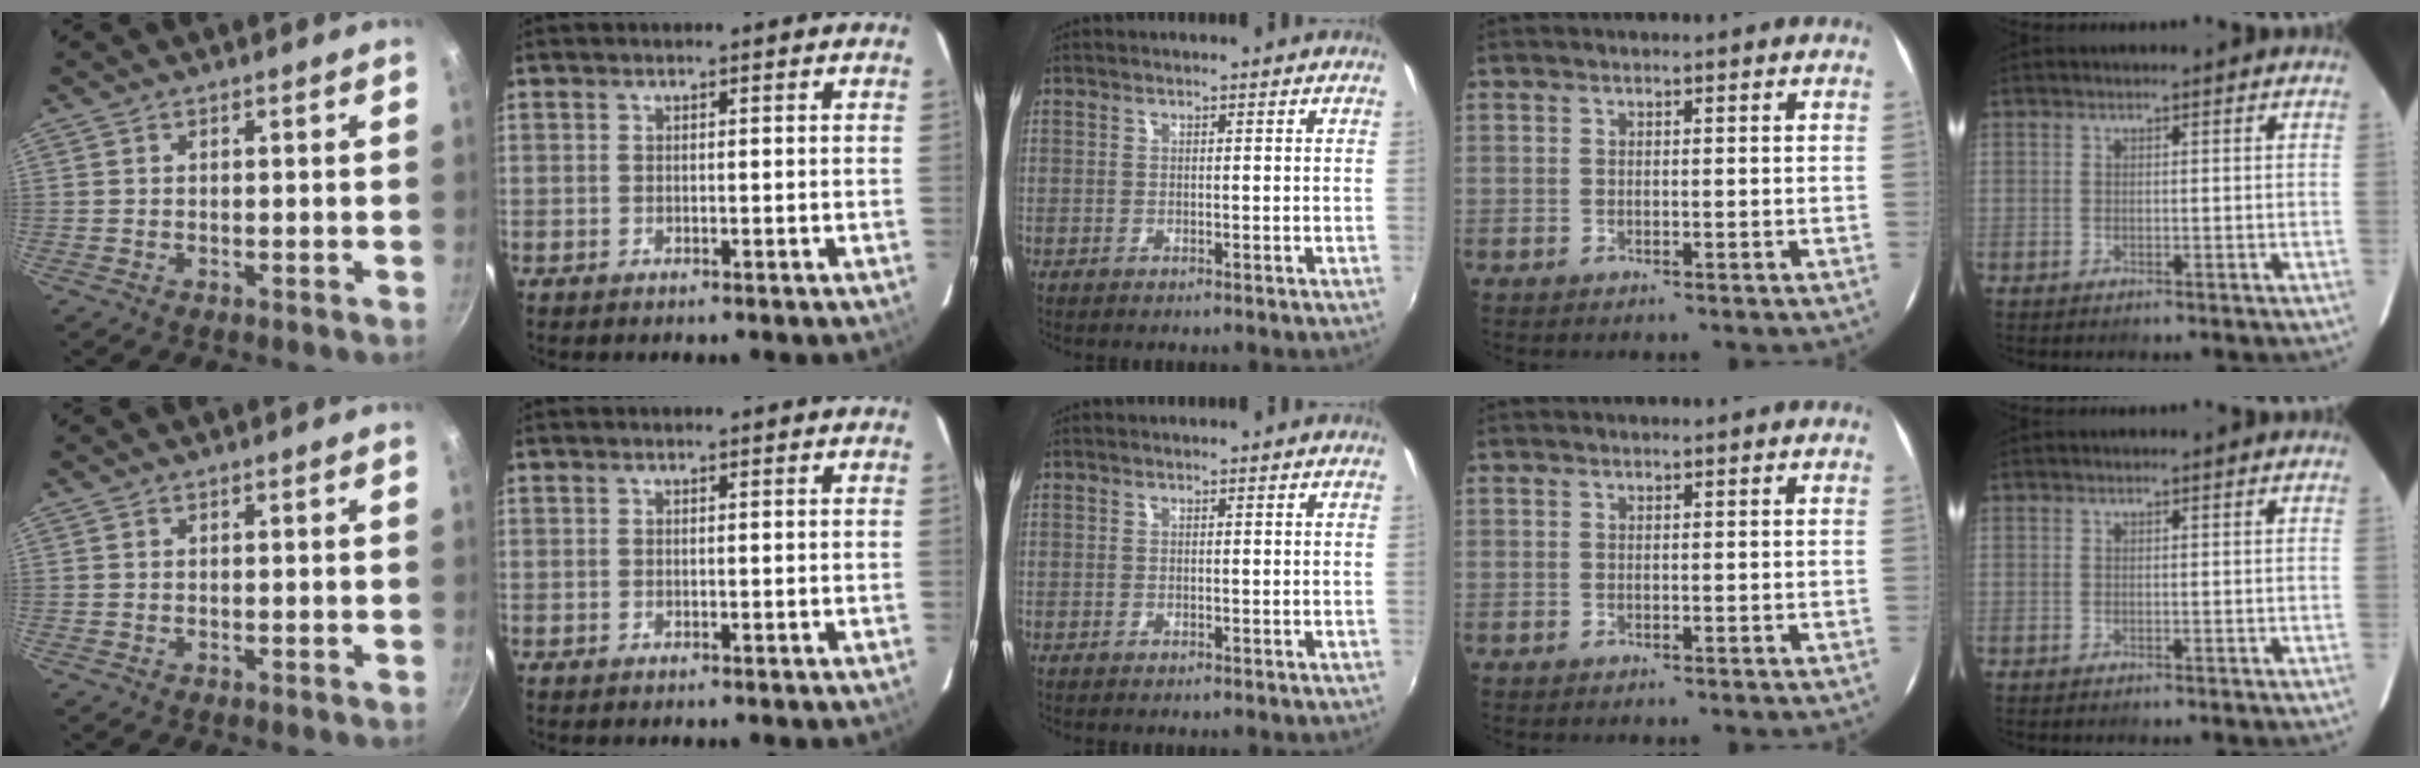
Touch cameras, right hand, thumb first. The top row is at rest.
{}